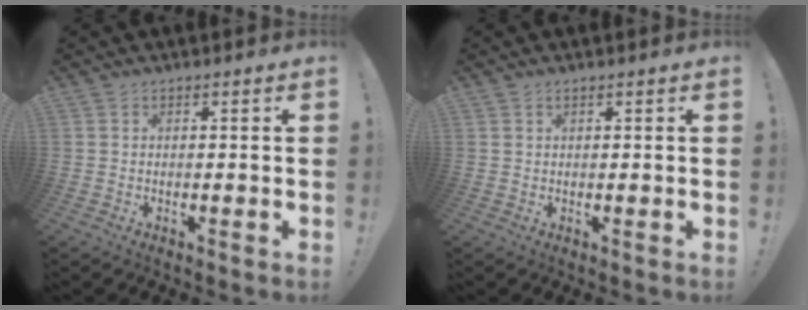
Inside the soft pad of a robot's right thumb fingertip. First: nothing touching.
{"total": 0.8, "force": [0.7, 0.1, 0.3], "torque": [-0.006, 0.000, 0.014]}